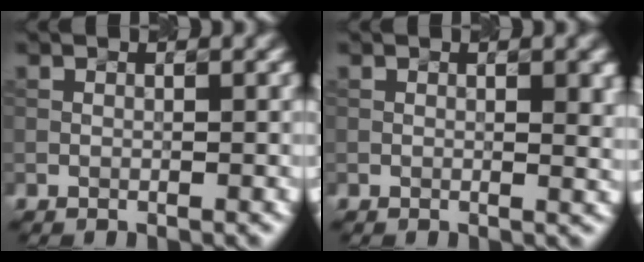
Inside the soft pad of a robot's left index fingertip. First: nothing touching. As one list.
[{"total": 2.5, "force": [0.7, 0.8, 2.2], "torque": [-0.021, 0.003, 0.015]}]